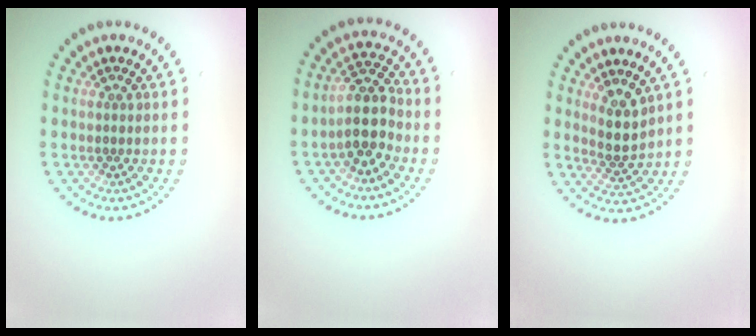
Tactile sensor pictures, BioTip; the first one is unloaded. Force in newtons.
{"total": 3.5, "press": 3.0, "slide": 1.7}
{"total": 2.5, "press": 2.1, "slide": 1.5}